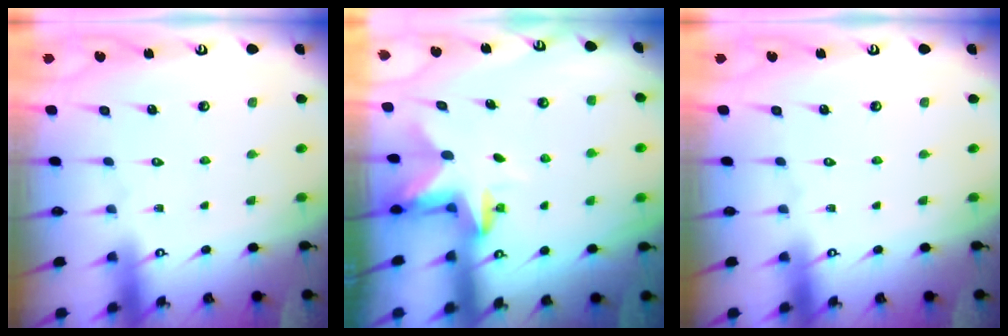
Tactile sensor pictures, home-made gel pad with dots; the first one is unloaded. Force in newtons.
{"total": 2.9, "press": 2.9, "slide": 0.5}
{"total": 0.0}